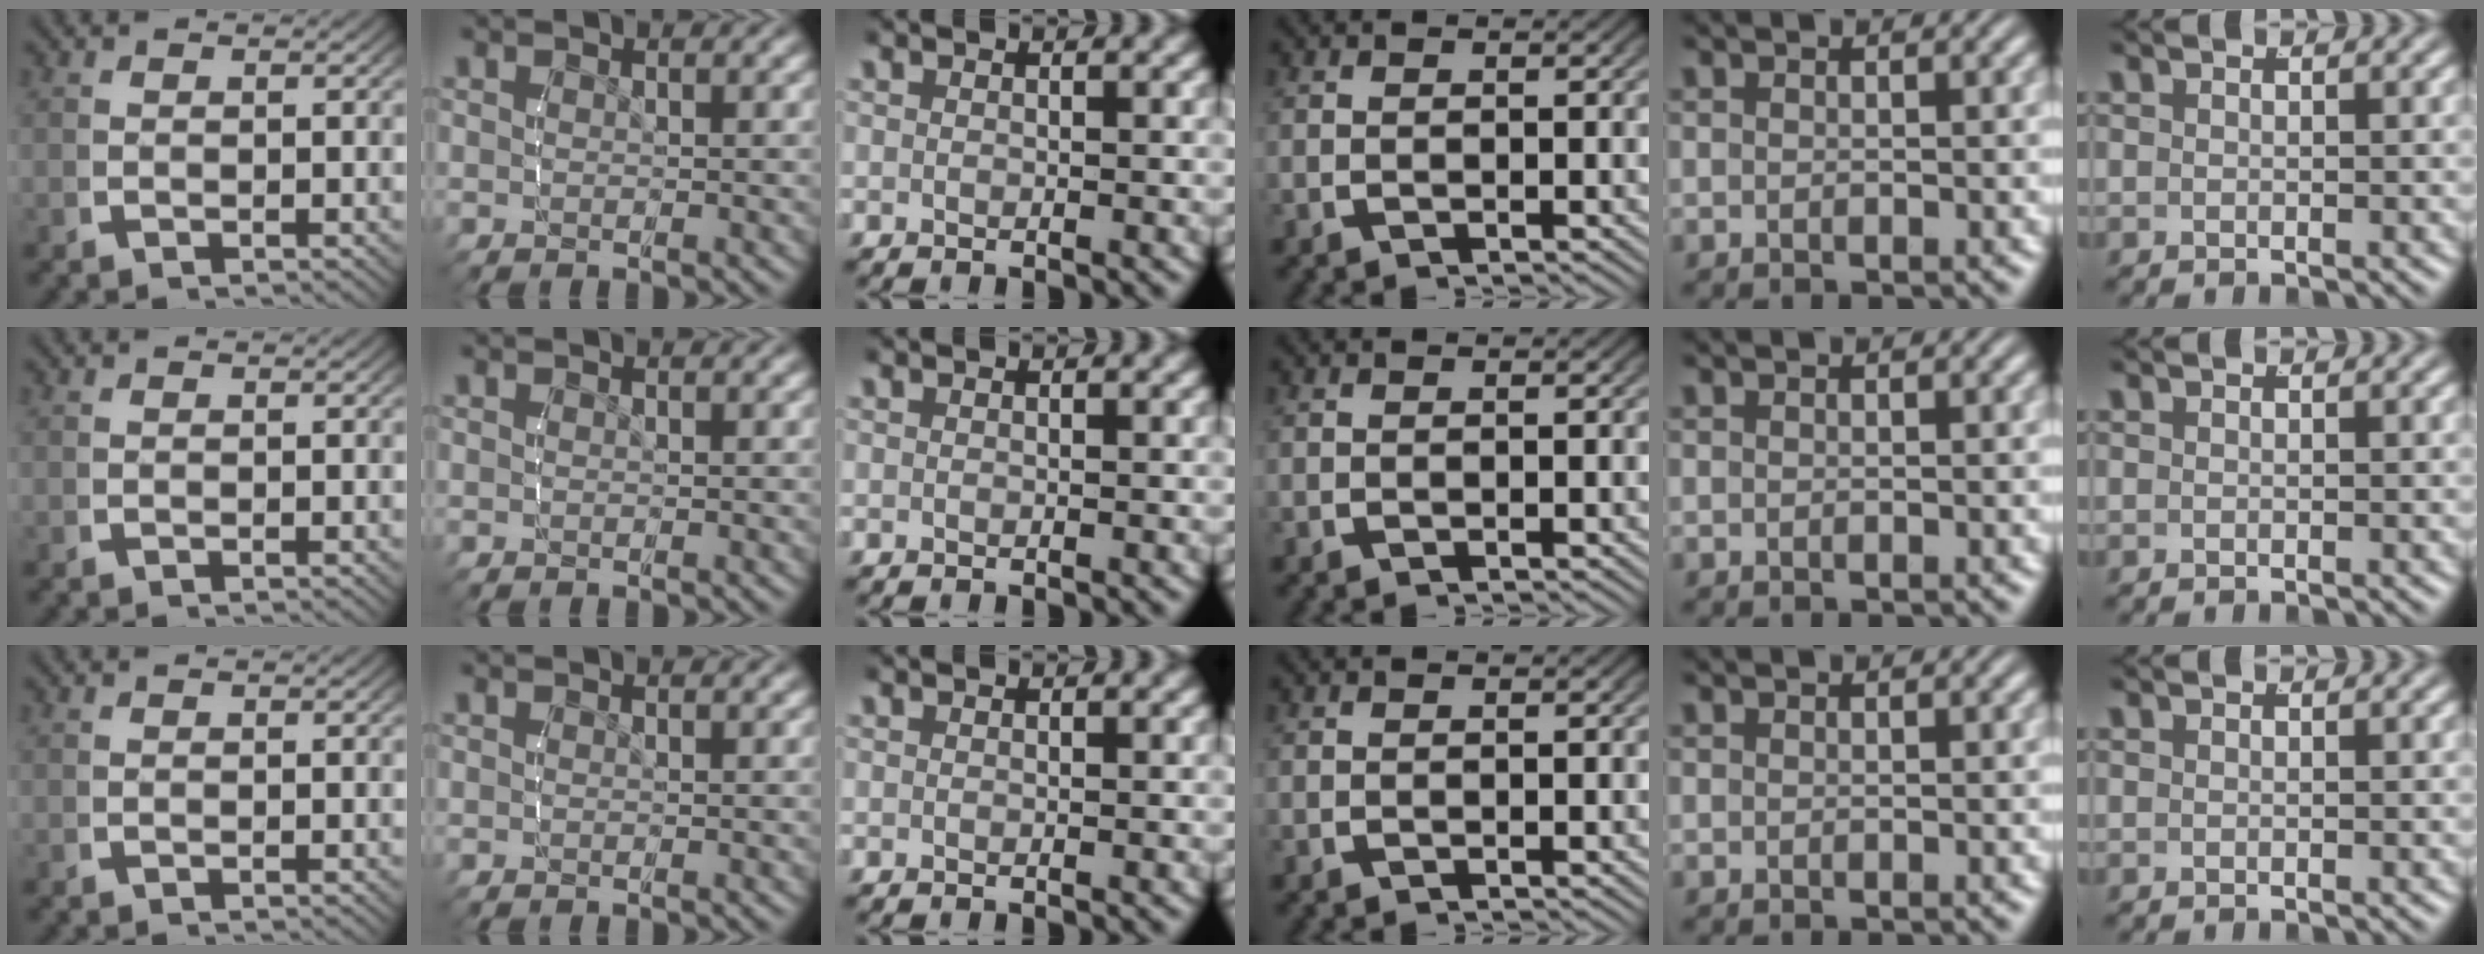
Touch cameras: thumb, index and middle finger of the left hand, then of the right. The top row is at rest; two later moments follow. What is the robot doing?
{"motion": "lift_and_place", "object": "cubes"}